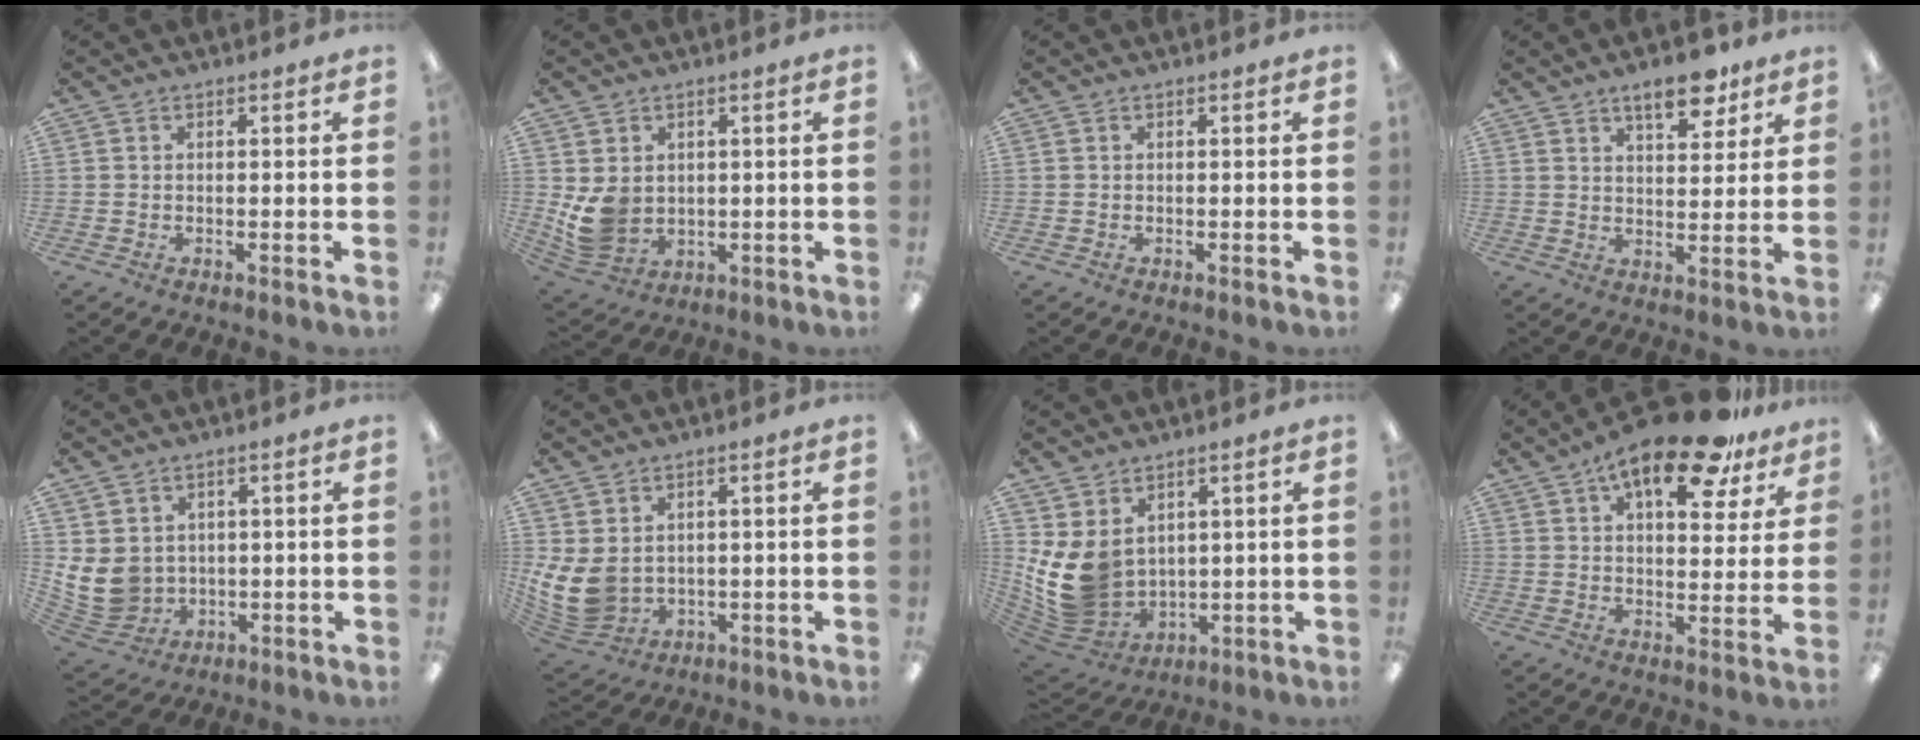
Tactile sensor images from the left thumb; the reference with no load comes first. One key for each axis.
{"total": 7.7, "fx": 1.2, "fy": 6.5, "fz": 4.0, "tx": -0.089, "ty": -0.003, "tz": 0.026}
{"total": 0.0}
{"total": 9.5, "fx": 6.4, "fy": 4.1, "fz": 5.7, "tx": -0.062, "ty": -0.035, "tz": 0.104}
{"total": 8.7, "fx": 1.3, "fy": 7.8, "fz": 3.6, "tx": -0.112, "ty": -0.011, "tz": 0.031}
{"total": 9.0, "fx": 1.7, "fy": 6.9, "fz": 5.5, "tx": -0.142, "ty": -0.013, "tz": 0.039}
{"total": 11.7, "fx": 2.8, "fy": 9.4, "fz": 6.4, "tx": -0.175, "ty": -0.031, "tz": 0.060}
{"total": 17.3, "fx": 11.3, "fy": 6.3, "fz": 11.5, "tx": -0.167, "ty": -0.056, "tz": 0.181}